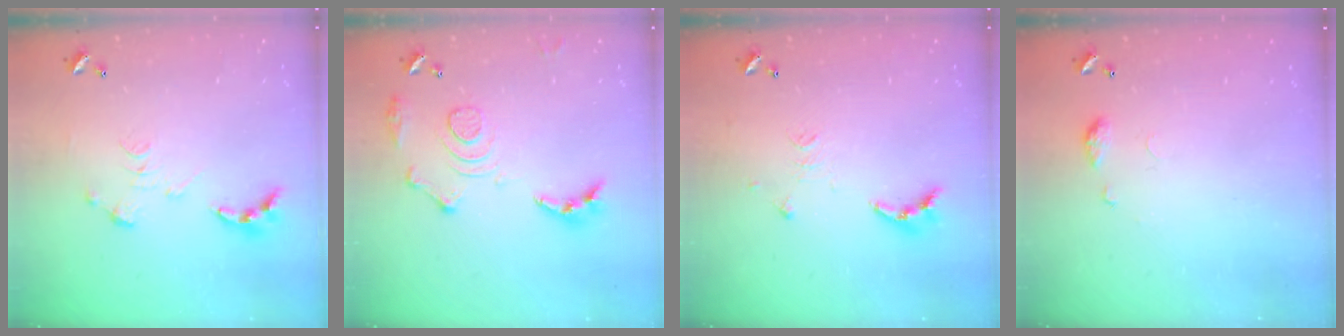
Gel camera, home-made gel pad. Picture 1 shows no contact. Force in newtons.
{"total": 13.7, "press": 13.6, "slide": 1.4}
{"total": 9.3, "press": 9.2, "slide": 0.9}
{"total": 5.4, "press": 5.3, "slide": 0.7}